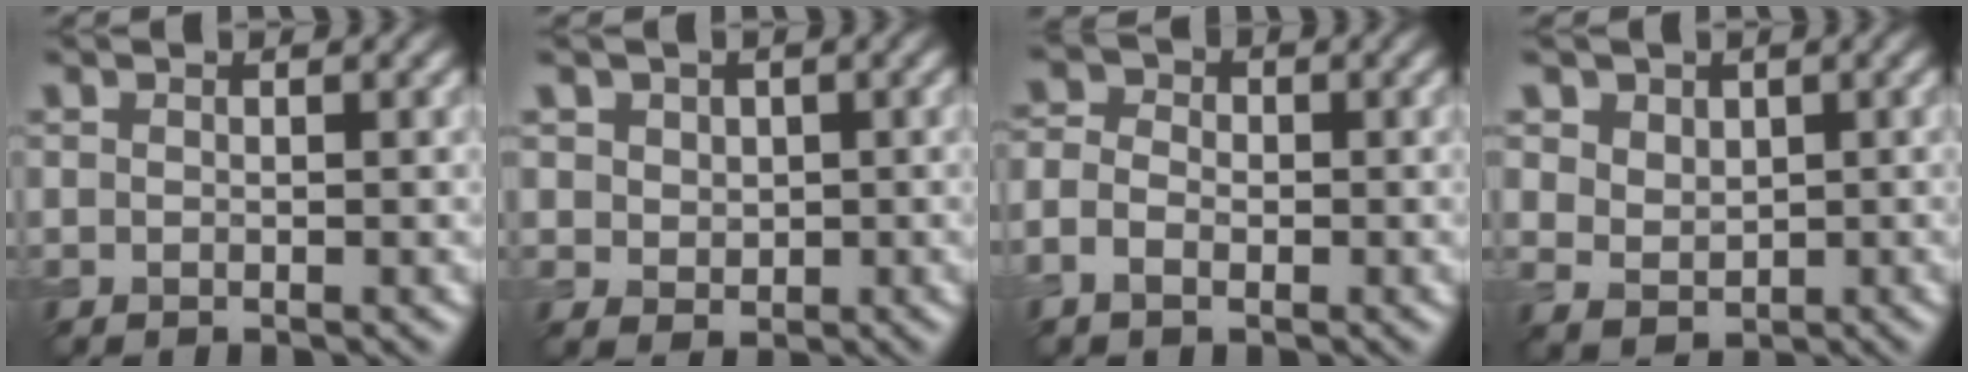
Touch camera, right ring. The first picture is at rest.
{"total": 3.0, "force": [1.1, 2.5, 1.2], "torque": [-0.029, 0.006, 0.022]}
{"total": 3.4, "force": [-1.1, 2.6, 1.8], "torque": [-0.024, 0.004, -0.028]}
{"total": 4.0, "force": [2.0, 3.0, 1.7], "torque": [-0.051, 0.000, 0.041]}